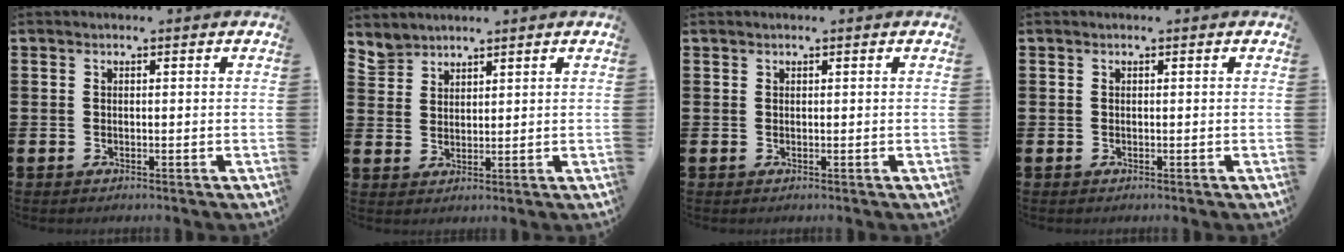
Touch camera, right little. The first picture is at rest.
{"total": 3.3, "force": [3.2, 0.6, -0.6], "torque": [0.001, -0.010, 0.064]}
{"total": 0.0}
{"total": 0.0}